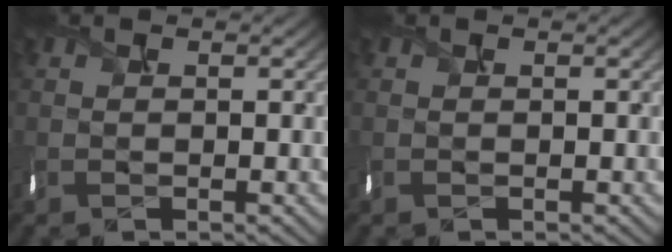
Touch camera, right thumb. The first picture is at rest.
{"total": 0.0}